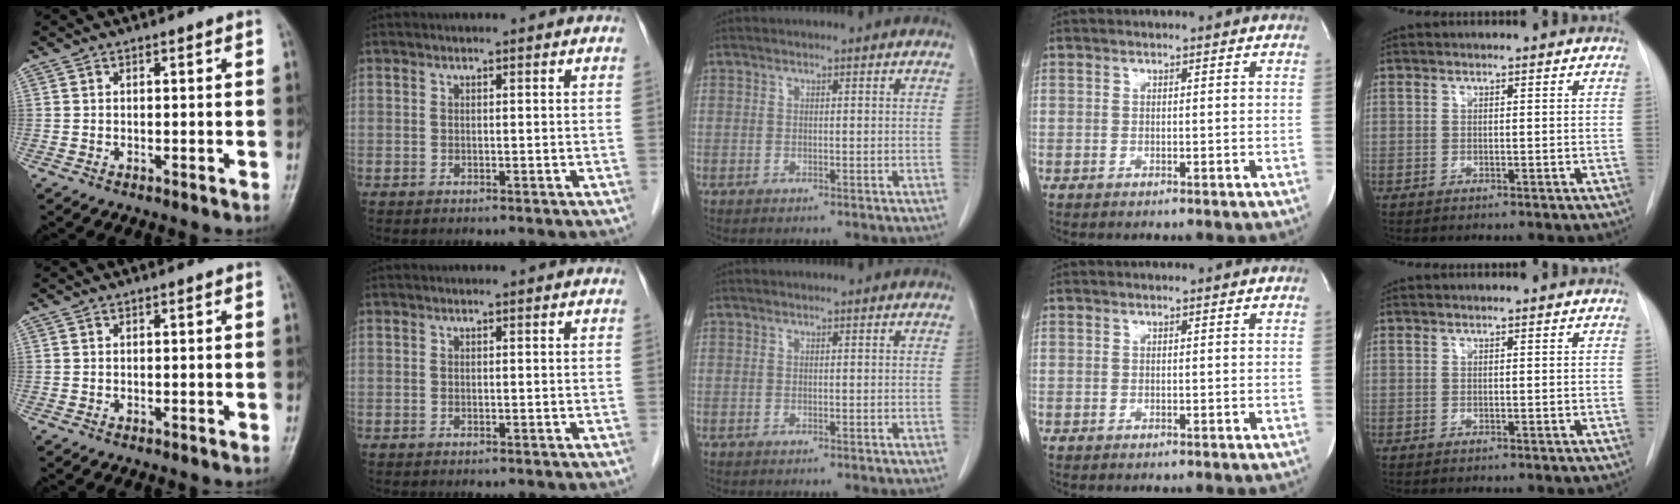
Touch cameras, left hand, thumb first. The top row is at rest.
{}